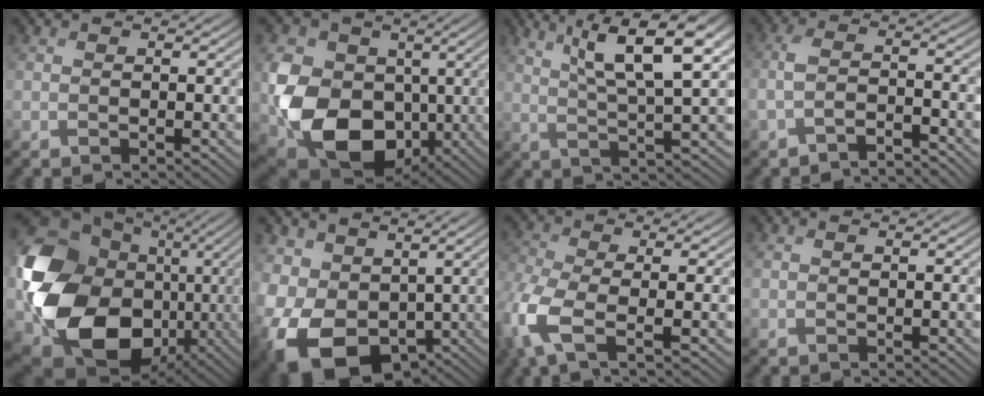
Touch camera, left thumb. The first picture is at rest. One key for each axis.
{"total": 13.2, "fx": -1.7, "fy": 10.0, "fz": 8.4, "tx": -0.183, "ty": -0.015, "tz": -0.039}
{"total": 11.3, "fx": 5.2, "fy": 2.1, "fz": 9.8, "tx": -0.170, "ty": 0.015, "tz": 0.096}
{"total": 3.9, "fx": -2.8, "fy": 0.9, "fz": 2.5, "tx": -0.055, "ty": 0.000, "tz": -0.063}
{"total": 19.0, "fx": -1.2, "fy": 15.0, "fz": 11.6, "tx": -0.265, "ty": -0.041, "tz": -0.014}
{"total": 12.9, "fx": -0.4, "fy": 9.7, "fz": 8.5, "tx": -0.218, "ty": -0.031, "tz": 0.004}
{"total": 8.6, "fx": -2.8, "fy": 3.7, "fz": 7.2, "tx": -0.186, "ty": -0.017, "tz": -0.067}
{"total": 0.0}